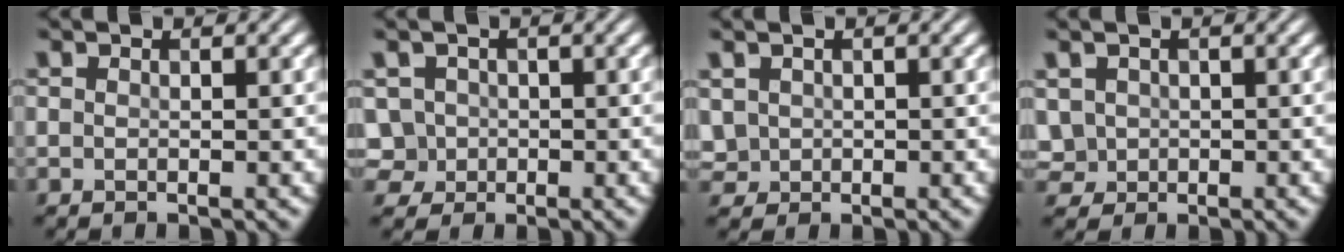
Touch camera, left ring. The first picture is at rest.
{"total": 3.0, "force": [0.0, 2.9, 0.7], "torque": [-0.011, 0.017, 0.011]}
{"total": 1.7, "force": [0.3, 1.6, 0.4], "torque": [-0.015, 0.001, 0.015]}
{"total": 2.1, "force": [0.2, 2.0, 0.6], "torque": [-0.018, 0.004, 0.012]}